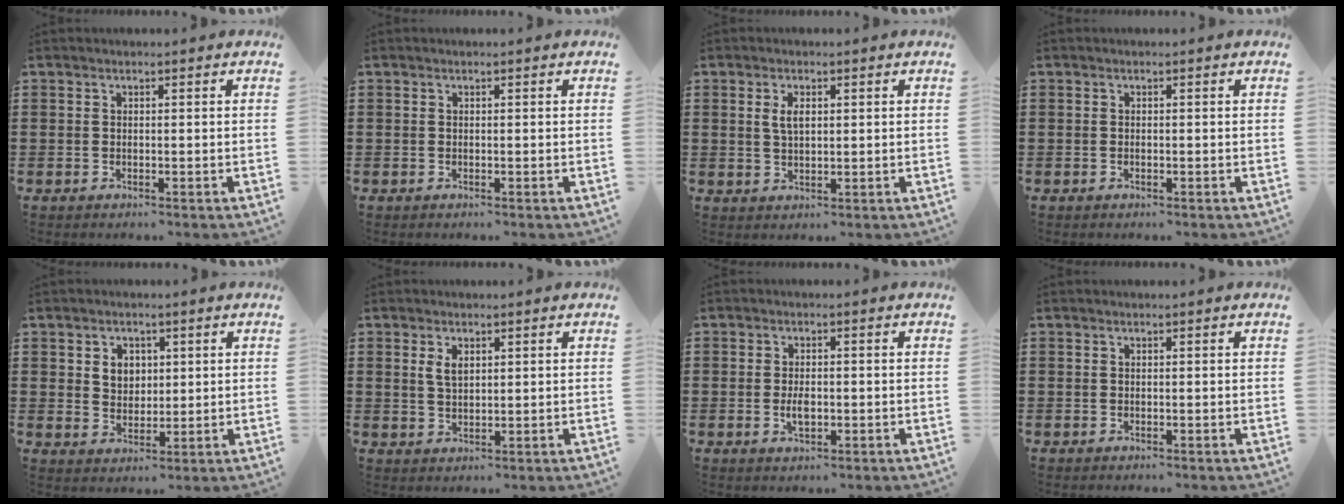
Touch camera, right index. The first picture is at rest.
{"total": 0.0}
{"total": 2.7, "force": [0.8, 1.2, 2.3], "torque": [-0.048, 0.007, 0.012]}
{"total": 0.0}
{"total": 3.3, "force": [1.2, 2.7, 1.3], "torque": [-0.036, 0.011, 0.020]}
{"total": 2.4, "force": [1.0, 1.2, 1.8], "torque": [-0.038, 0.004, 0.018]}
{"total": 2.7, "force": [-0.4, 1.2, 2.4], "torque": [-0.047, -0.003, -0.005]}
{"total": 0.0}